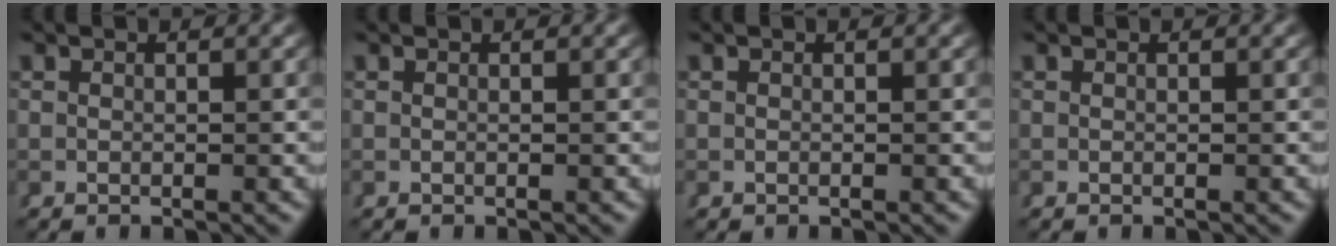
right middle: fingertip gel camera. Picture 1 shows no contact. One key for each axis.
{"total": 0.0}
{"total": 0.0}
{"total": 0.0}